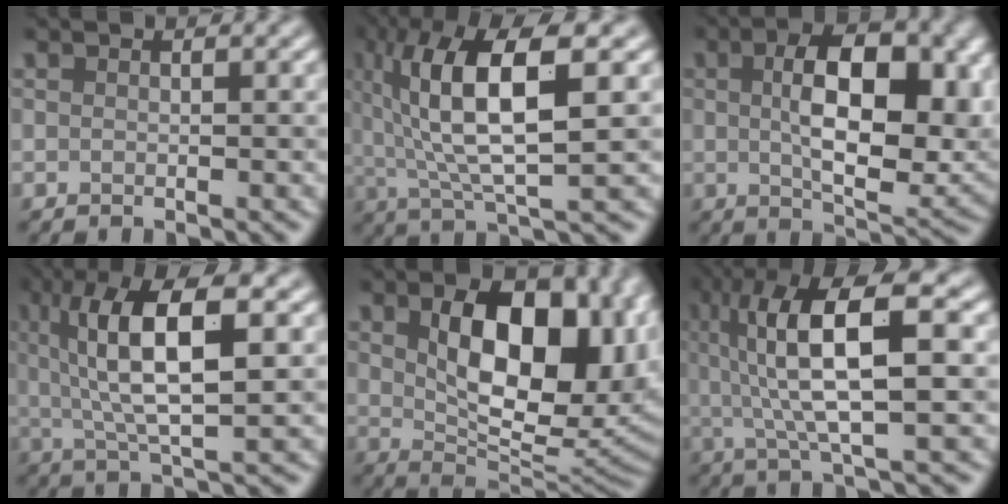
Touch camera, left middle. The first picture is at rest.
{"total": 10.1, "force": [2.3, 2.6, 9.4], "torque": [-0.165, 0.005, 0.045]}
{"total": 11.0, "force": [1.3, 5.4, 9.5], "torque": [-0.137, 0.000, 0.024]}
{"total": 9.0, "force": [2.1, 2.4, 8.4], "torque": [-0.144, 0.005, 0.036]}
{"total": 13.6, "force": [2.6, 7.9, 10.7], "torque": [-0.150, -0.014, 0.059]}
{"total": 10.4, "force": [1.8, 2.7, 9.9], "torque": [-0.172, 0.015, 0.033]}